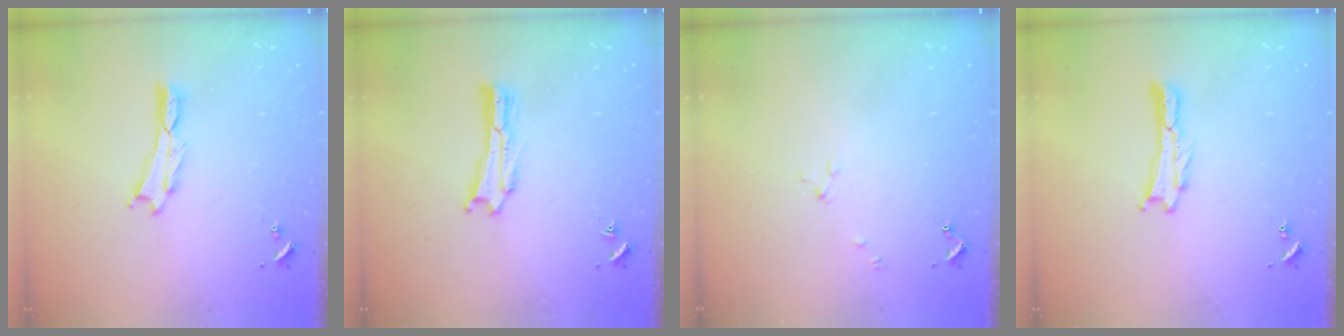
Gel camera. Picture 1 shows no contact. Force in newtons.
{"total": 0.0}
{"total": 1.7, "press": 1.7, "slide": 0.3}
{"total": 0.0}